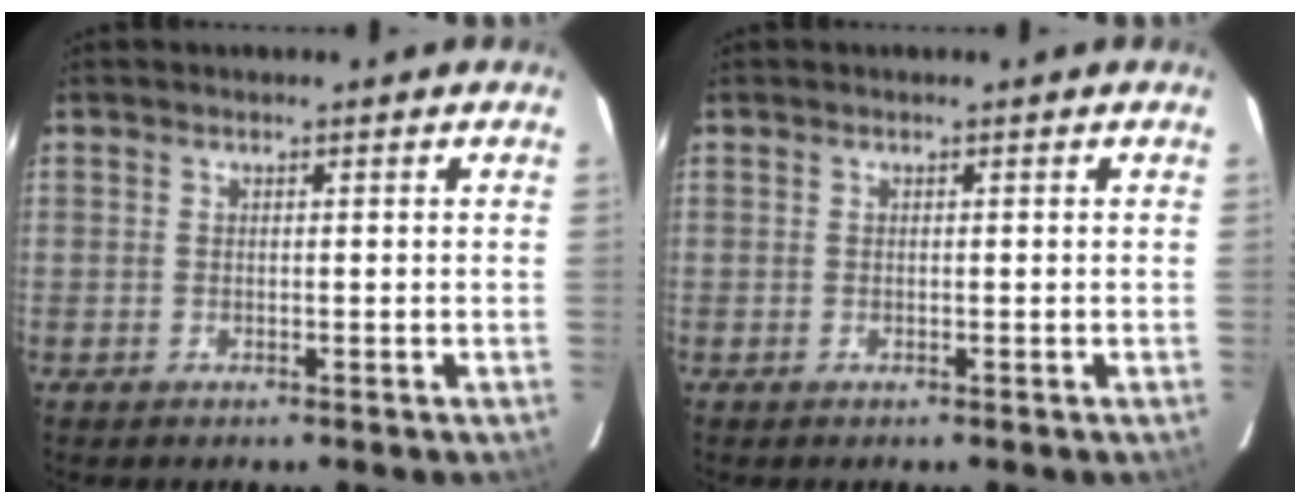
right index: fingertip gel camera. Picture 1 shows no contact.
{"total": 0.0}